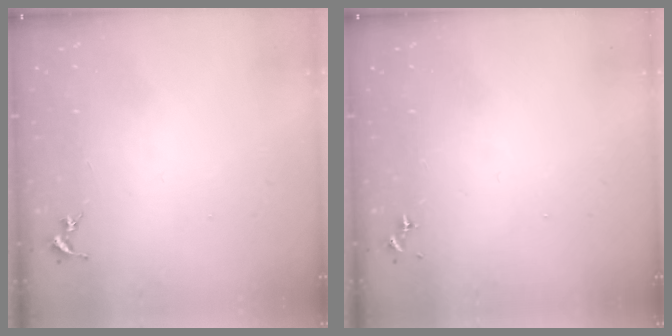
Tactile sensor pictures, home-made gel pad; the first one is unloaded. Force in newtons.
{"total": 0.0}